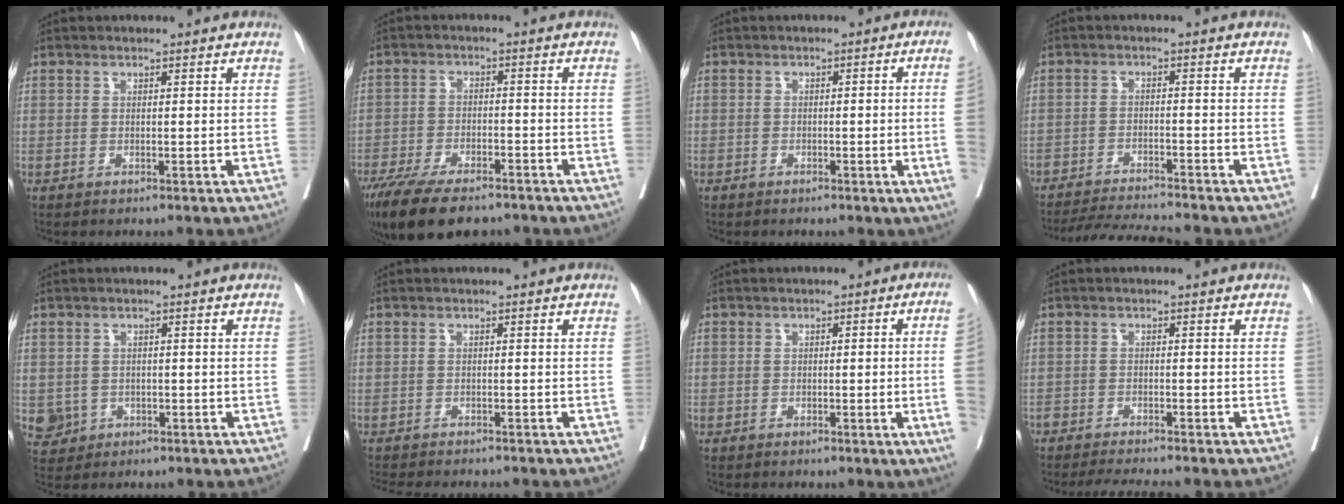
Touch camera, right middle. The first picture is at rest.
{"total": 13.5, "force": [-10.4, 4.3, 7.4], "torque": [-0.142, -0.021, -0.167]}
{"total": 4.9, "force": [-1.0, -1.1, 4.7], "torque": [-0.055, -0.002, -0.015]}
{"total": 8.8, "force": [-8.4, -0.6, 2.6], "torque": [-0.032, -0.009, -0.141]}
{"total": 3.9, "force": [-1.2, 3.7, 0.6], "torque": [-0.006, 0.005, -0.015]}
{"total": 9.2, "force": [-8.4, 1.6, 3.5], "torque": [-0.047, -0.012, -0.111]}
{"total": 6.3, "force": [-1.1, -1.2, 6.1], "torque": [-0.065, -0.004, -0.019]}
{"total": 6.4, "force": [-5.9, -0.1, 2.5], "torque": [-0.026, -0.013, -0.094]}